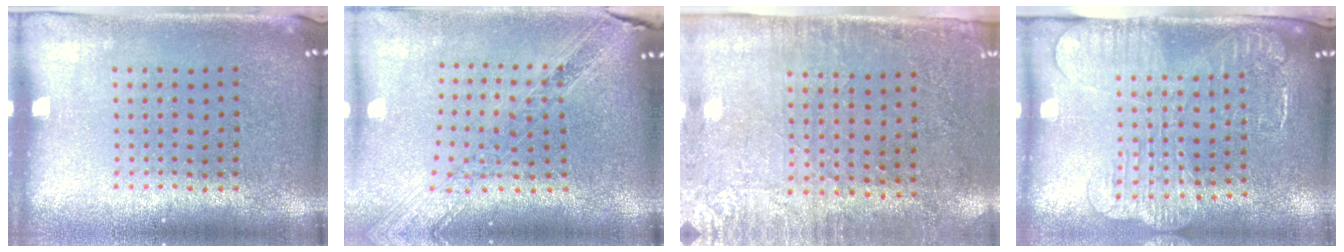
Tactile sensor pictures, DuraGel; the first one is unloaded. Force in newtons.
{"total": 1.2, "press": 1.2, "slide": 0.3}
{"total": 2.8, "press": 2.4, "slide": 1.4}
{"total": 2.5, "press": 2.1, "slide": 1.4}